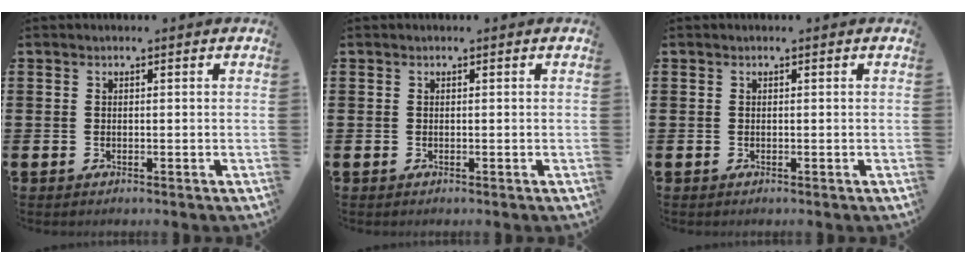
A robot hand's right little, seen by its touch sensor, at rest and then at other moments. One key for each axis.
{"total": 0.0}
{"total": 0.0}